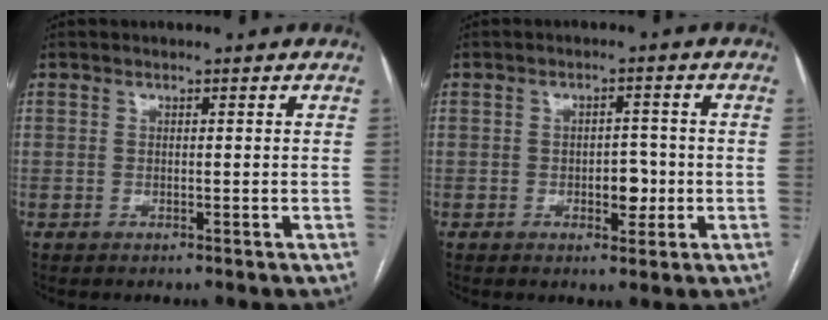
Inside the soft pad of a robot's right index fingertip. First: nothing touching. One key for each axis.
{"total": 3.8, "fx": -0.8, "fy": 2.1, "fz": 3.1, "tx": -0.038, "ty": 0.006, "tz": -0.008}